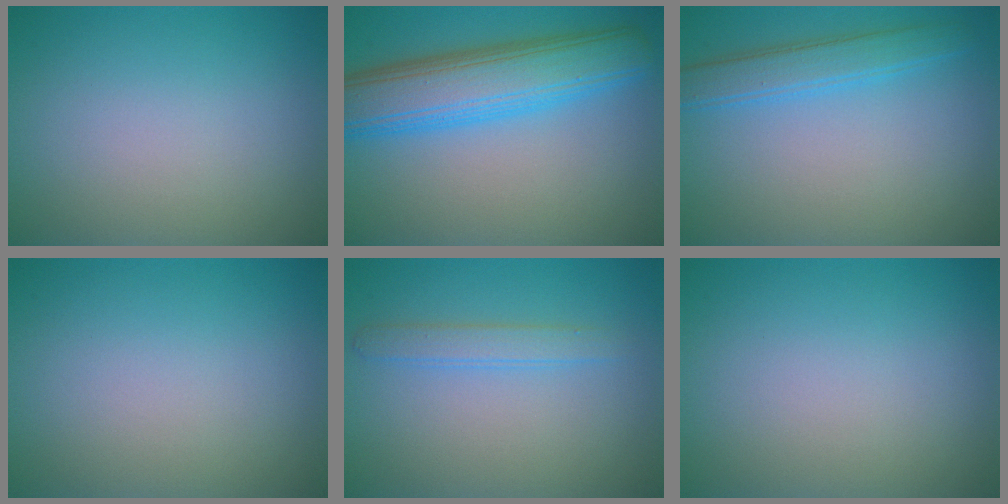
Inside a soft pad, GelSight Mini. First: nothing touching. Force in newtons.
{"total": 8.4, "press": 8.4, "slide": 0.2}
{"total": 2.4, "press": 2.4, "slide": 0.2}
{"total": 0.0}
{"total": 1.8, "press": 1.8, "slide": 0.1}
{"total": 0.0}